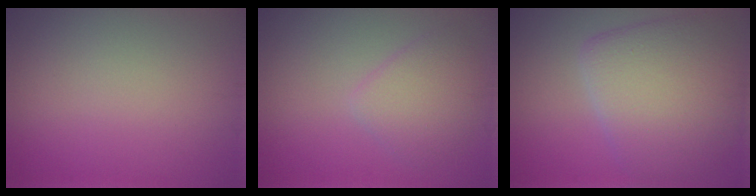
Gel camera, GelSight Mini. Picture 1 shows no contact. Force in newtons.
{"total": 3.0, "press": 3.0, "slide": 0.2}
{"total": 7.4, "press": 7.4, "slide": 0.3}